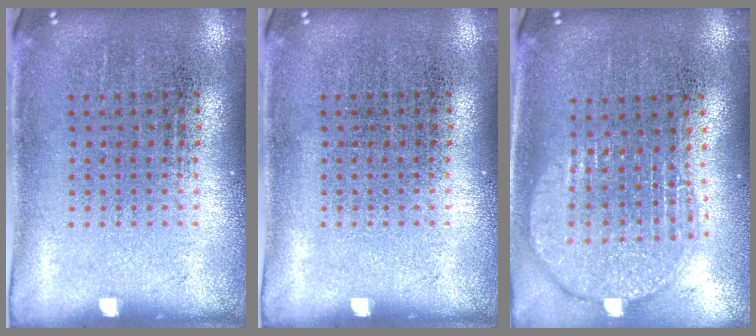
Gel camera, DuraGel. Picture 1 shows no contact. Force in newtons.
{"total": 0.0}
{"total": 2.0, "press": 1.6, "slide": 1.1}